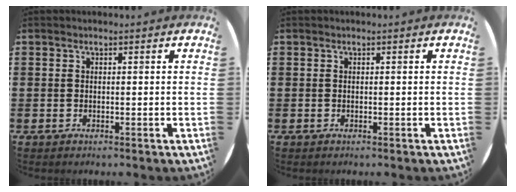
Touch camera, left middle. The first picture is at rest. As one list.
[{"total": 0.0}]